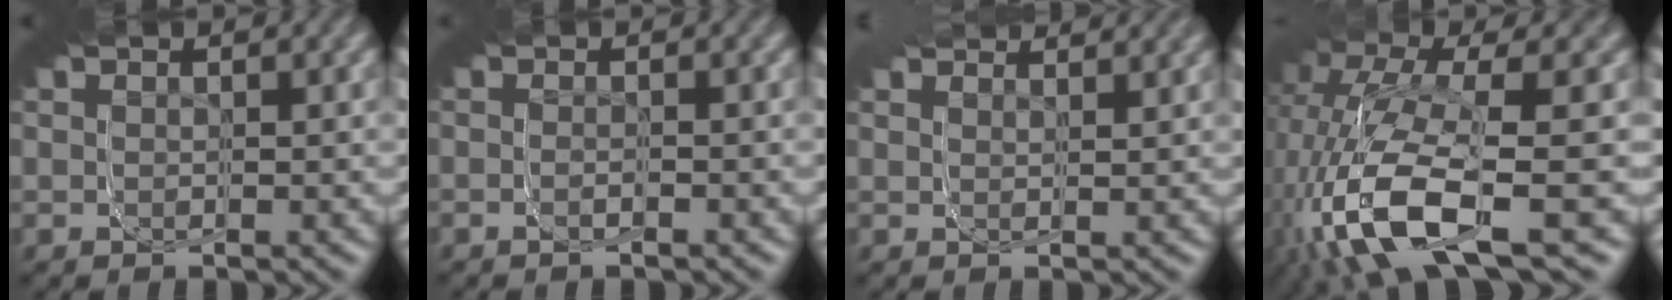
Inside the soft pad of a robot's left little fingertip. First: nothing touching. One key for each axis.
{"total": 1.0, "fx": -0.3, "fy": -0.8, "fz": 0.5, "tx": 0.006, "ty": 0.009, "tz": -0.009}
{"total": 2.5, "fx": 1.8, "fy": 1.4, "fz": 0.9, "tx": -0.033, "ty": 0.017, "tz": 0.021}
{"total": 9.0, "fx": -3.9, "fy": 3.3, "fz": 7.4, "tx": -0.154, "ty": -0.013, "tz": -0.046}